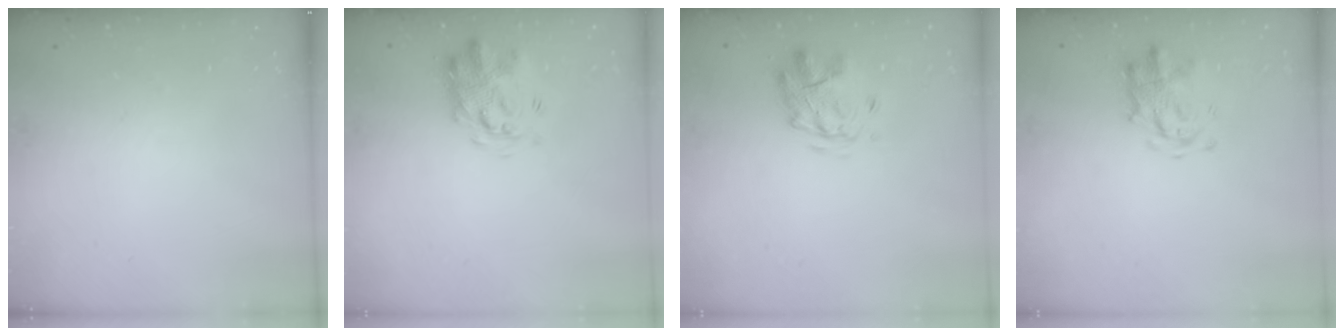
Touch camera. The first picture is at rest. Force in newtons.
{"total": 3.2, "press": 3.1, "slide": 0.8}
{"total": 2.8, "press": 2.4, "slide": 1.3}
{"total": 3.9, "press": 3.8, "slide": 1.1}